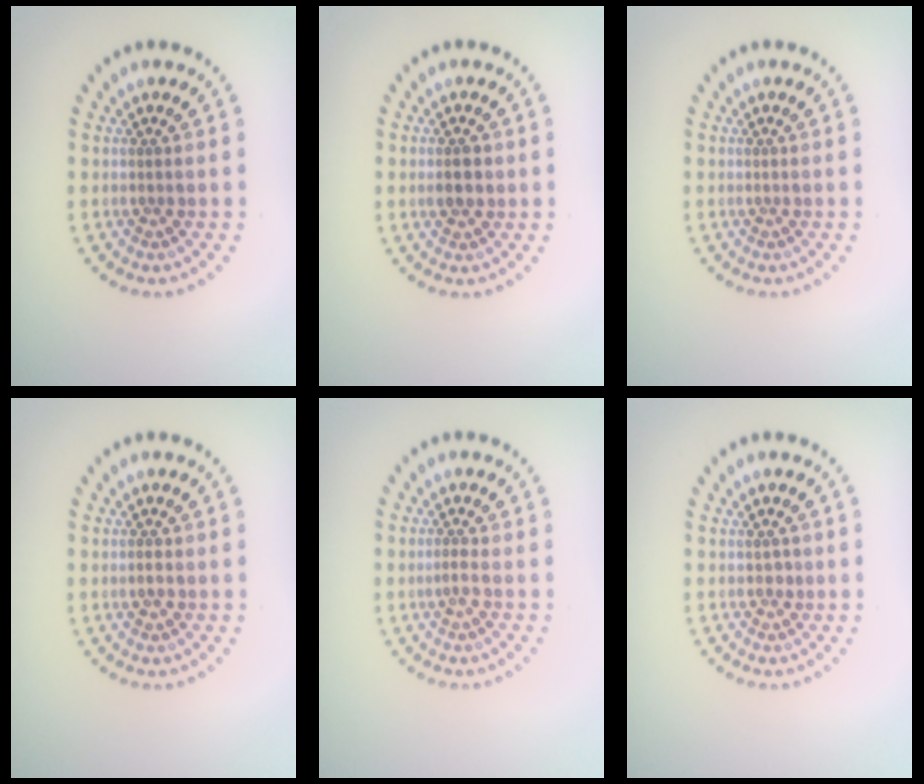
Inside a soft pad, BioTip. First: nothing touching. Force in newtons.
{"total": 1.7, "press": 1.7, "slide": 0.1}
{"total": 0.0}
{"total": 0.9, "press": 0.9, "slide": 0.1}
{"total": 1.0, "press": 0.8, "slide": 0.6}
{"total": 0.6, "press": 0.5, "slide": 0.1}